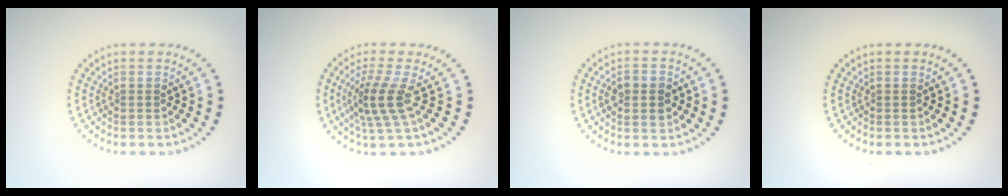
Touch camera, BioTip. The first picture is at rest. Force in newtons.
{"total": 3.4, "press": 2.4, "slide": 2.5}
{"total": 2.8, "press": 2.8, "slide": 0.0}
{"total": 0.0}